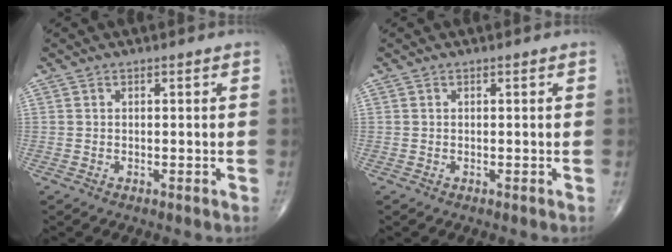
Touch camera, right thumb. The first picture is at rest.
{"total": 0.0}